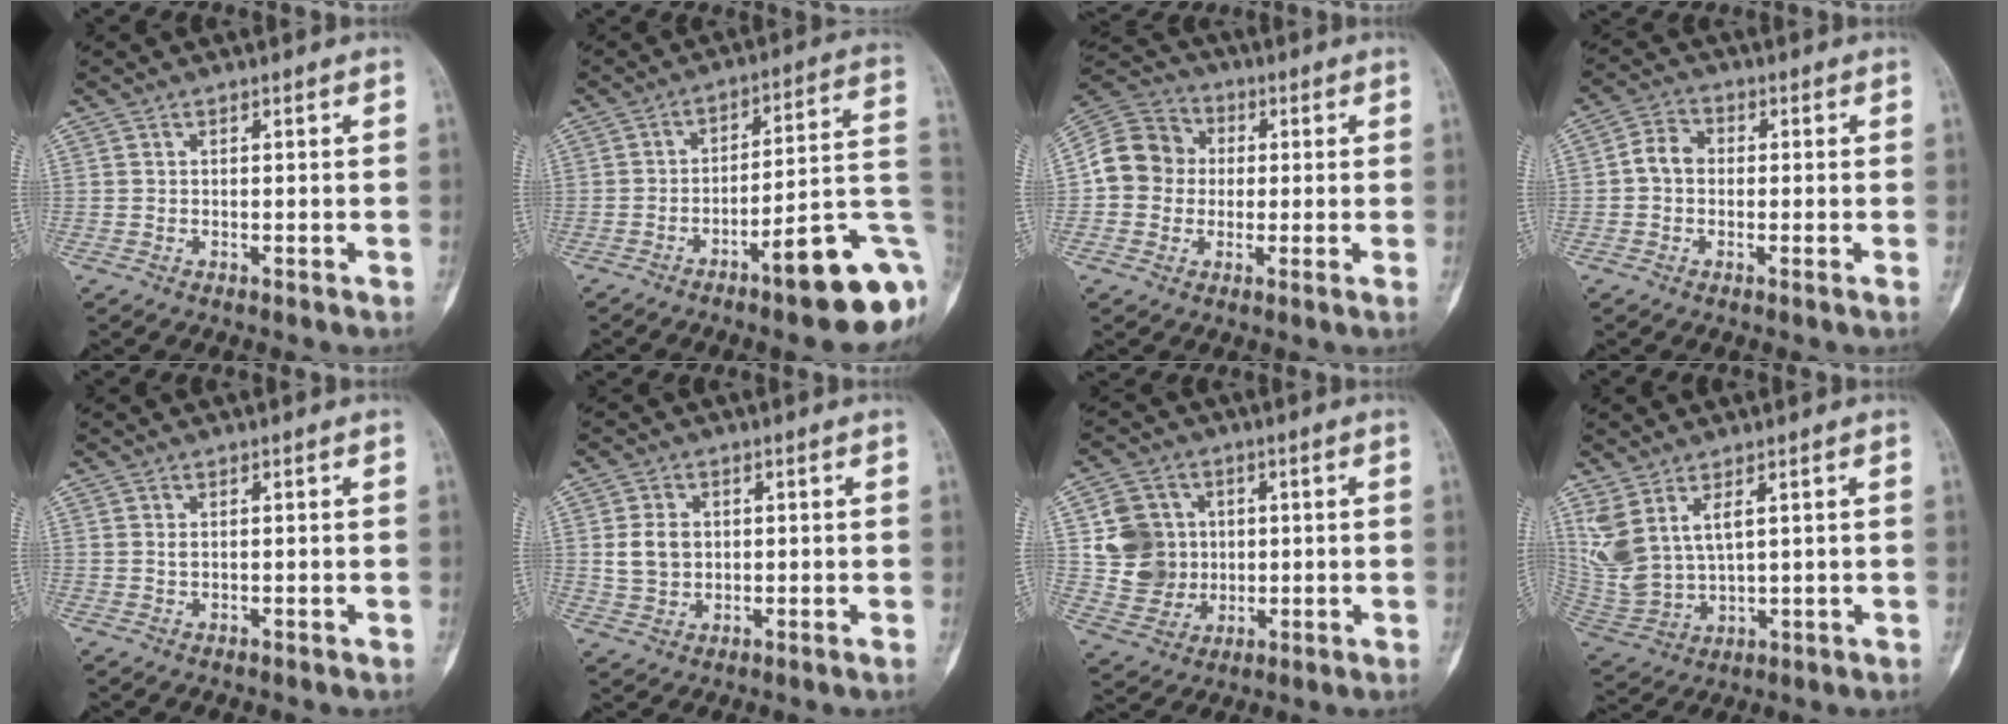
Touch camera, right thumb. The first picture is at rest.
{"total": 17.7, "force": [-6.8, 4.0, 15.8], "torque": [-0.159, 0.055, -0.087]}
{"total": 10.7, "force": [0.1, 9.6, 4.6], "torque": [-0.067, 0.026, -0.010]}
{"total": 4.5, "force": [-0.4, 3.3, 3.1], "torque": [-0.046, 0.011, -0.021]}
{"total": 0.5, "force": [0.2, 0.3, 0.4], "torque": [-0.003, 0.001, 0.006]}
{"total": 5.4, "force": [0.7, 4.1, 3.4], "torque": [-0.054, -0.001, 0.018]}
{"total": 11.0, "force": [1.4, 10.2, 3.9], "torque": [-0.036, 0.002, 0.035]}
{"total": 10.1, "force": [4.5, 5.1, 7.5], "torque": [-0.163, -0.016, 0.111]}